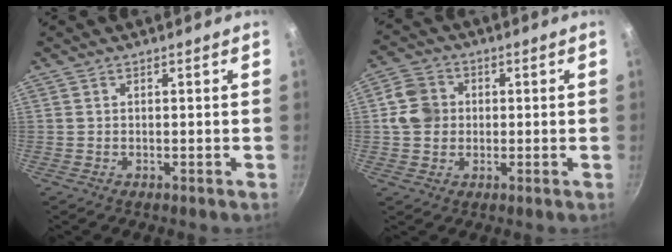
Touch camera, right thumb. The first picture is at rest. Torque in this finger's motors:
{"motor_torque": [-0.37, 0.81, 0.91, 0.08, 0.06]}